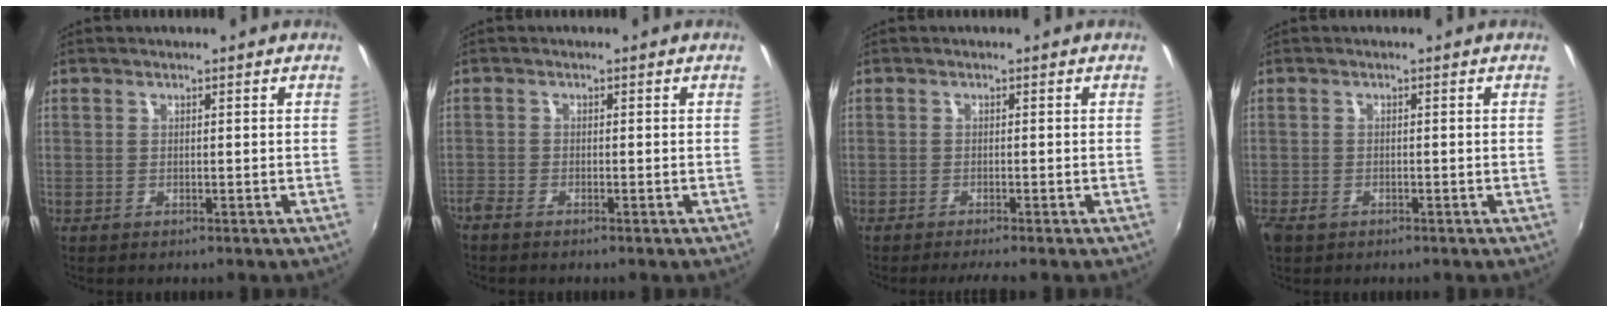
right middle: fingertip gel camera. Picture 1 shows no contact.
{"total": 1.7, "force": [-1.6, 0.3, 0.7], "torque": [-0.020, -0.007, -0.035]}
{"total": 2.3, "force": [-2.1, -0.5, 1.0], "torque": [-0.024, -0.012, -0.038]}
{"total": 2.7, "force": [-1.8, 1.6, 1.3], "torque": [-0.029, -0.008, -0.033]}